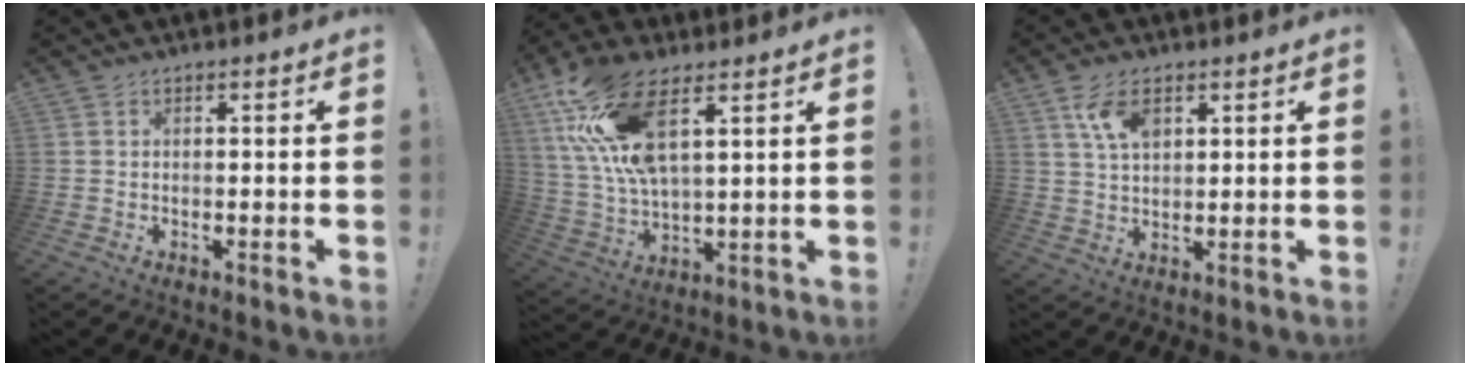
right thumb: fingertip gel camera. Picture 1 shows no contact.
{"total": 17.9, "force": [9.4, 7.5, 13.3], "torque": [-0.269, -0.034, 0.166]}
{"total": 7.8, "force": [3.7, 4.5, 5.2], "torque": [-0.086, -0.008, 0.069]}